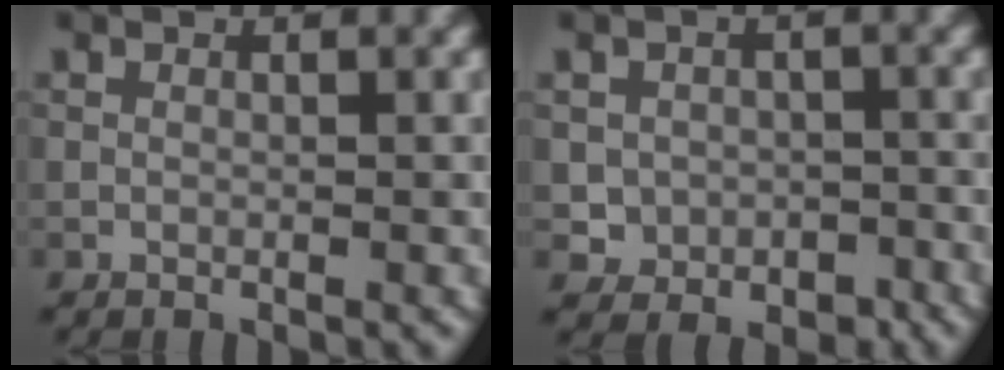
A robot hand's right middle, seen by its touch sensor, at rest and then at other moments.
{"total": 3.0, "force": [-0.8, 2.8, 0.8], "torque": [-0.002, -0.008, -0.013]}